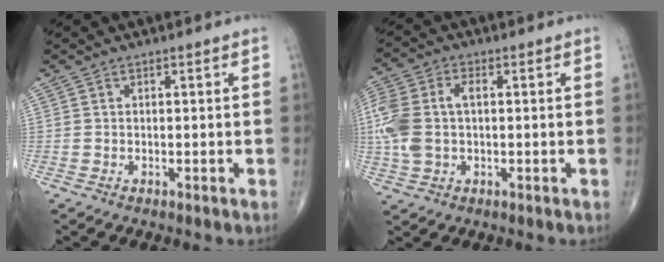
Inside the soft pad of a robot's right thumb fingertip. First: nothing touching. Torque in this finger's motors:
{"motor_torque": [1.59, 1.77, 0.98, -0.04, 0.19]}